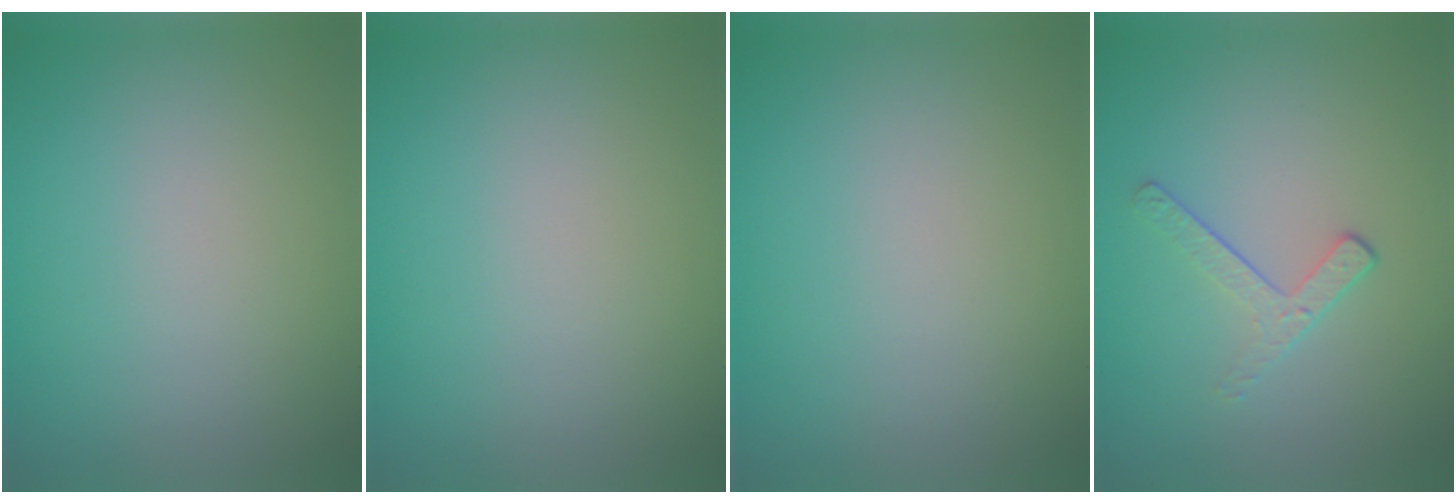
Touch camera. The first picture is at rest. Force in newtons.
{"total": 0.0}
{"total": 0.0}
{"total": 1.8, "press": 1.1, "slide": 1.4}